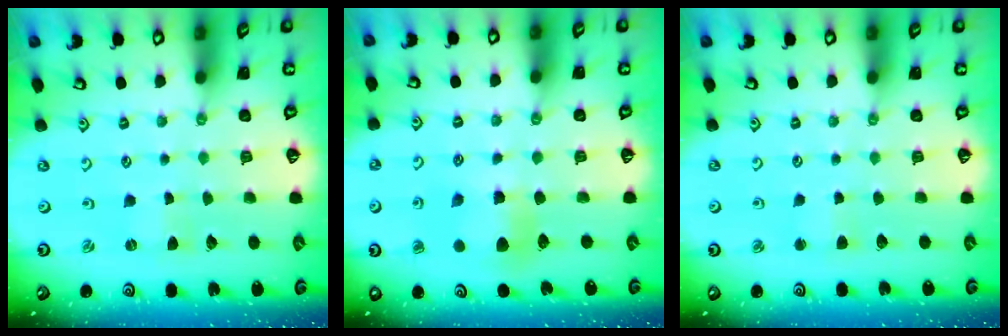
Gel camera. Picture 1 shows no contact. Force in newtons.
{"total": 6.4, "press": 6.4, "slide": 0.5}
{"total": 2.7, "press": 2.7, "slide": 0.3}